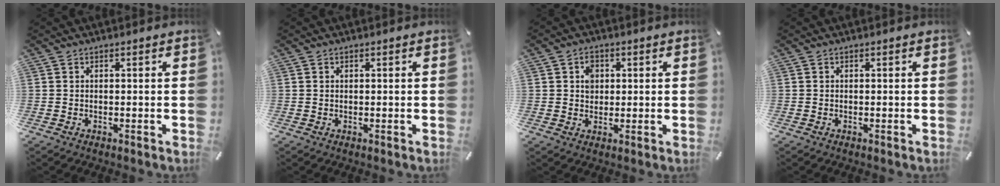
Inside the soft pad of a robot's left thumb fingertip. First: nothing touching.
{"total": 0.6, "force": [0.2, 0.4, 0.3], "torque": [-0.006, 0.004, 0.003]}
{"total": 3.9, "force": [0.8, 3.4, 1.6], "torque": [-0.015, -0.001, 0.008]}
{"total": 0.0}